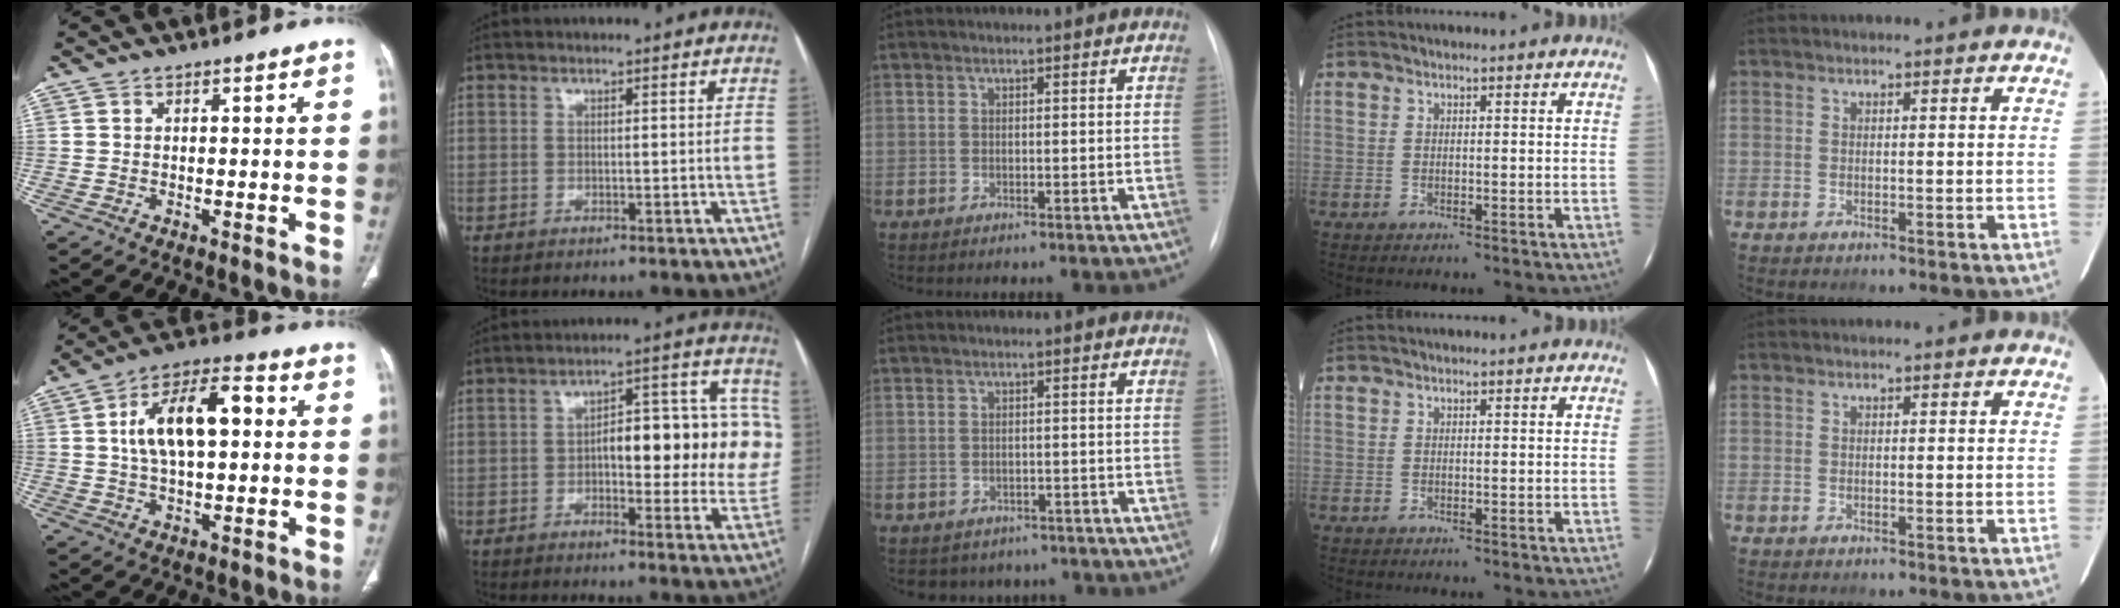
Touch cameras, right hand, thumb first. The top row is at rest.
{"thumb": {"total": 14.2, "force": [2.1, 7.0, 12.2], "torque": [-0.204, 0.024, 0.032]}, "index": {"total": 14.9, "force": [0.5, 5.9, 13.6], "torque": [-0.163, 0.040, 0.011]}, "middle": {"total": 7.1, "force": [-5.9, 3.9, 0.5], "torque": [0.001, 0.018, -0.061]}}